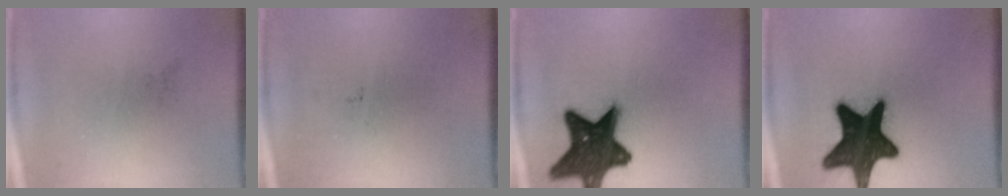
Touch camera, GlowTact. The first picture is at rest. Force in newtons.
{"total": 0.0}
{"total": 16.7}
{"total": 17.6}